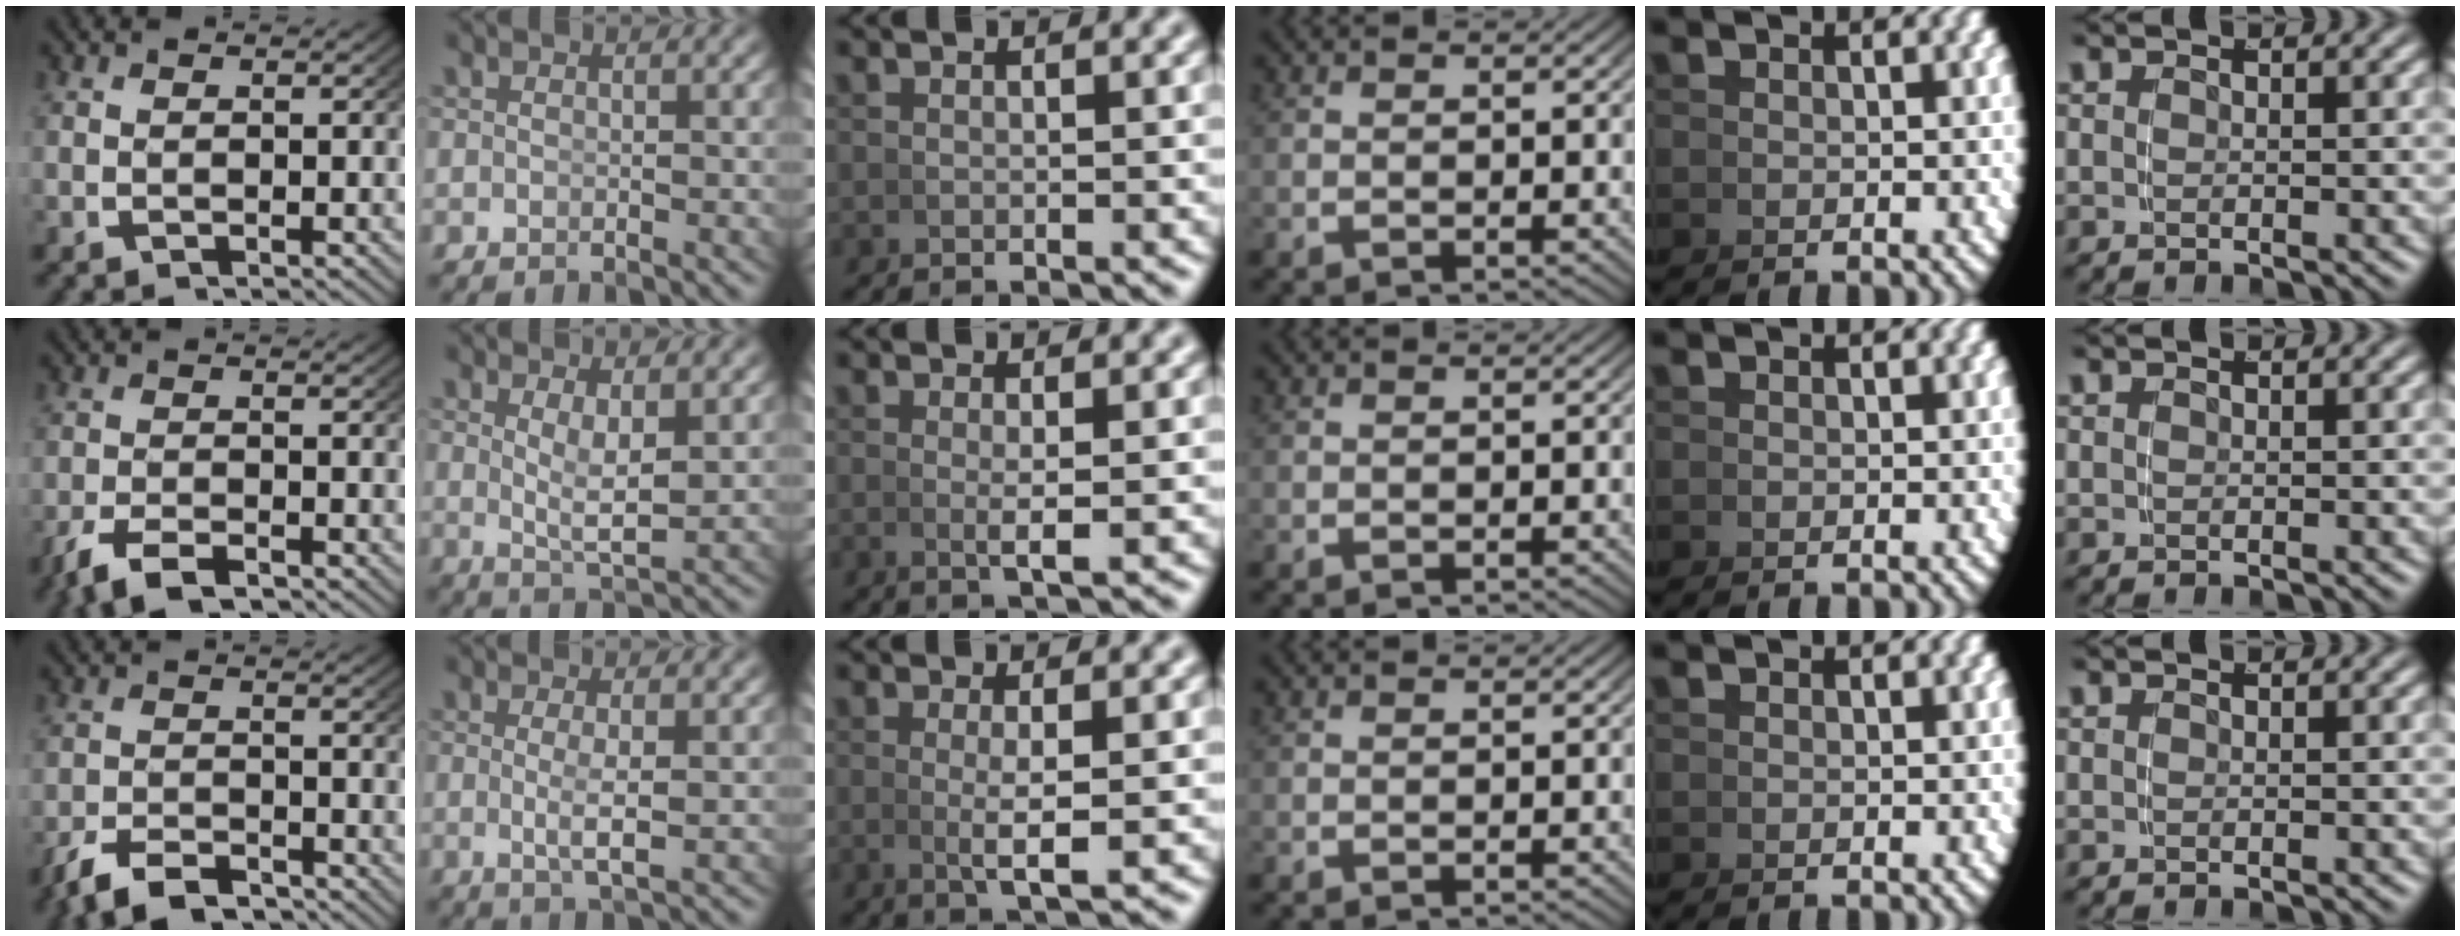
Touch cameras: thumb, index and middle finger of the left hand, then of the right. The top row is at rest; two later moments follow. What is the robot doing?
{"motion": "grasp_and_lifting", "object": "photo album"}